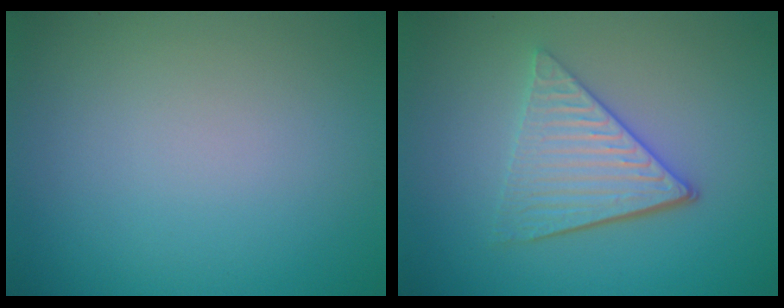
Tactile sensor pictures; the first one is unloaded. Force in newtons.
{"total": 4.5, "press": 3.5, "slide": 2.8}